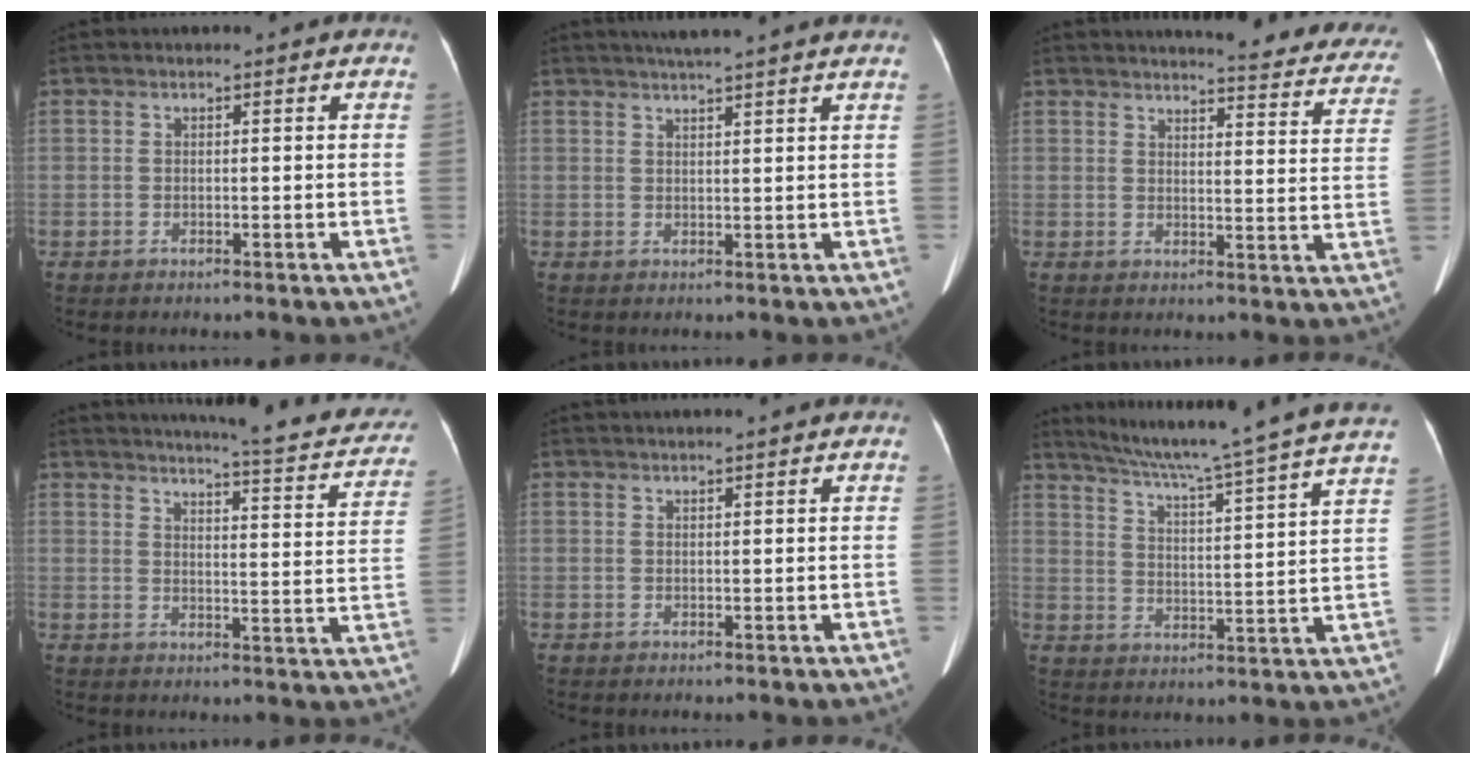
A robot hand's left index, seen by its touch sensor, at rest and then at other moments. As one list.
[{"total": 7.4, "force": [6.4, -0.9, 3.7], "torque": [-0.054, 0.025, 0.079]}, {"total": 19.8, "force": [18.5, 2.7, 6.3], "torque": [-0.054, -0.076, 0.188]}, {"total": 20.5, "force": [18.4, 2.5, 8.6], "torque": [-0.105, -0.045, 0.203]}, {"total": 4.7, "force": [4.2, -0.7, 2.0], "torque": [-0.019, 0.029, 0.052]}, {"total": 24.4, "force": [21.1, -1.6, 12.1], "torque": [-0.198, -0.040, 0.277]}]